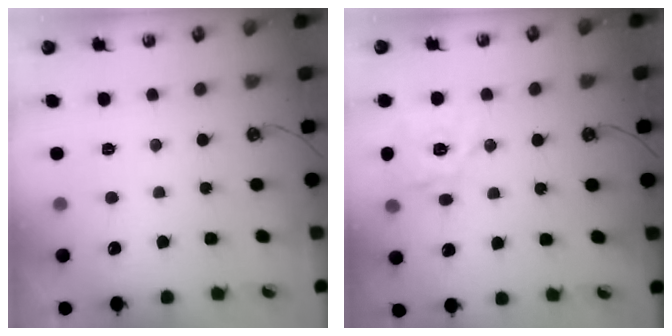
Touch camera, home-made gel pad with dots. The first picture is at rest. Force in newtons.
{"total": 14.1, "press": 14.0, "slide": 1.8}